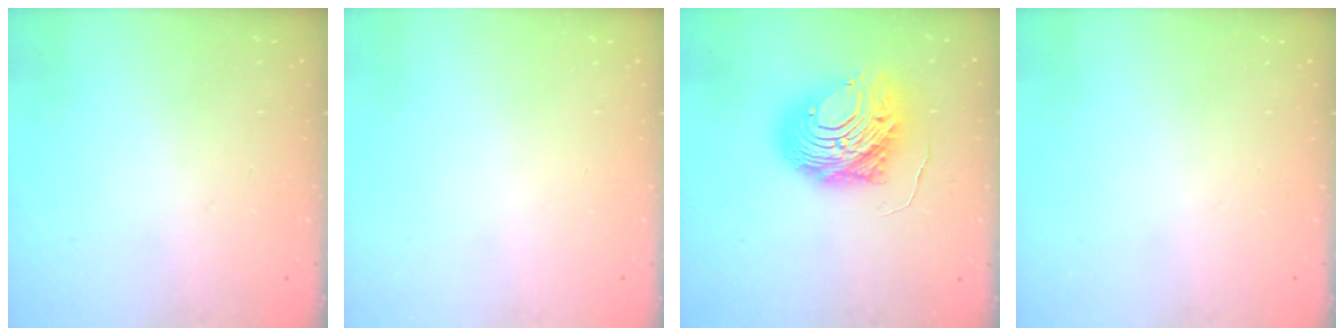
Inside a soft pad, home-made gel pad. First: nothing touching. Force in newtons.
{"total": 0.0}
{"total": 14.1, "press": 14.0, "slide": 1.3}
{"total": 0.0}